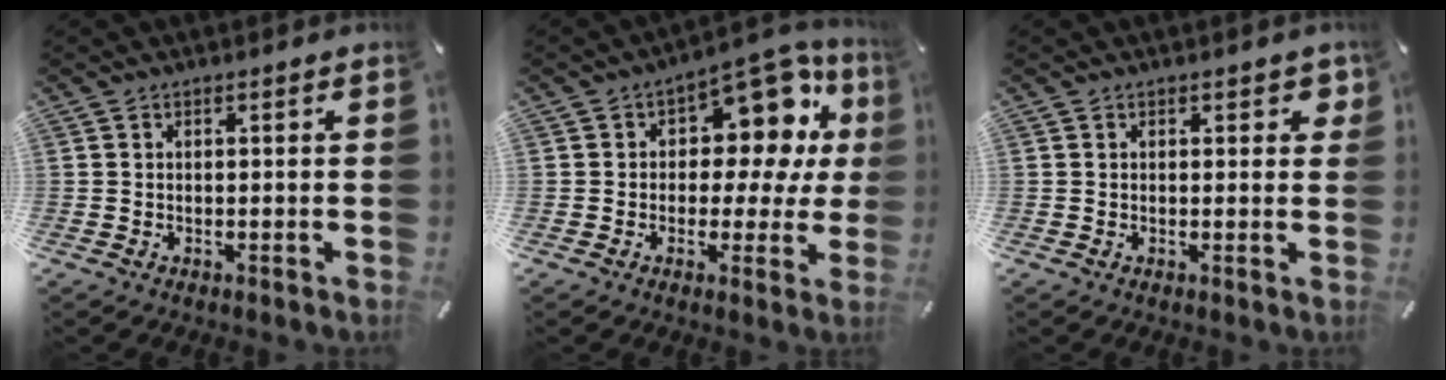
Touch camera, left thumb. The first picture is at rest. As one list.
[{"total": 14.6, "force": [7.5, 8.1, 9.6], "torque": [-0.129, -0.067, 0.128]}, {"total": 1.7, "force": [0.9, 1.1, 1.0], "torque": [0.002, -0.004, 0.009]}]